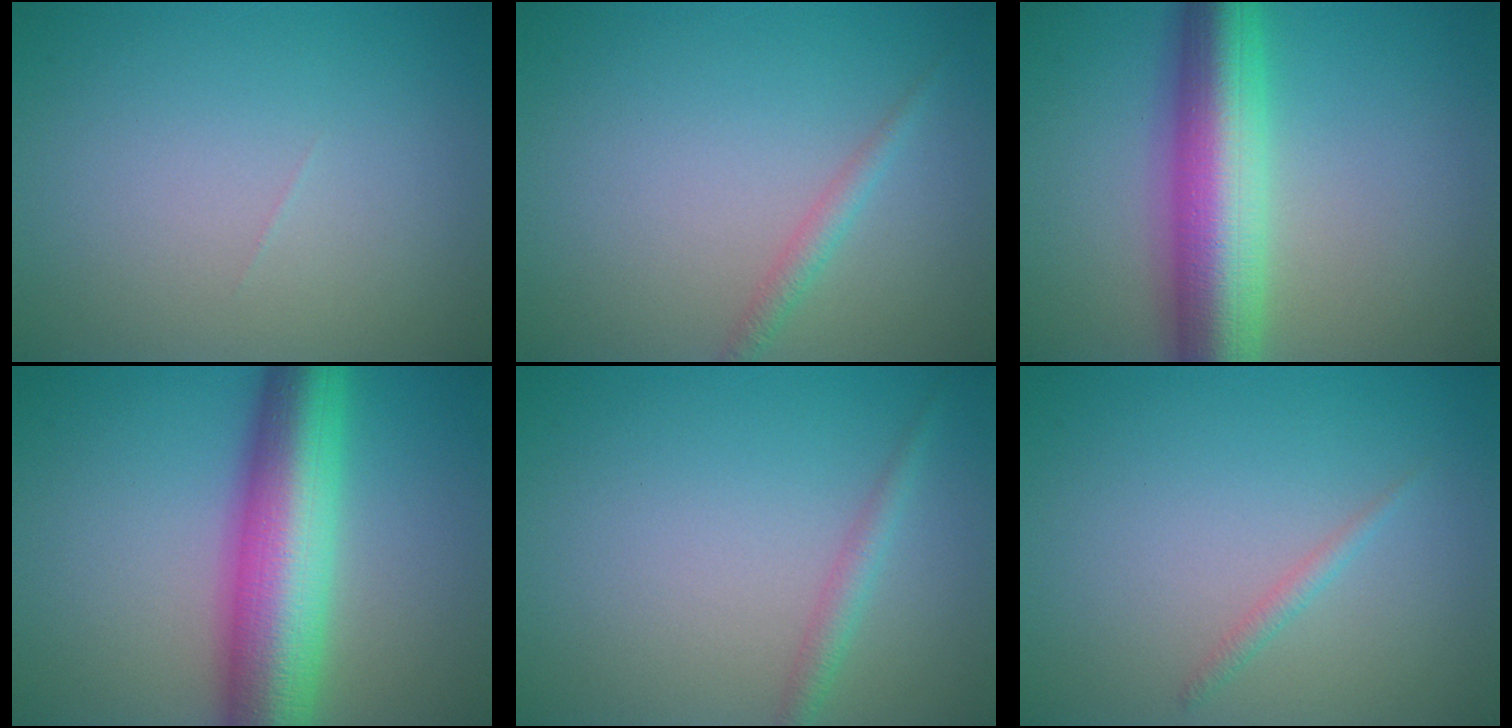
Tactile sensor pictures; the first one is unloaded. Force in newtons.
{"total": 1.4, "press": 1.4, "slide": 0.0}
{"total": 9.7, "press": 9.7, "slide": 0.3}
{"total": 10.7, "press": 10.7, "slide": 0.1}
{"total": 1.6, "press": 1.6, "slide": 0.1}
{"total": 0.9, "press": 0.9, "slide": 0.1}